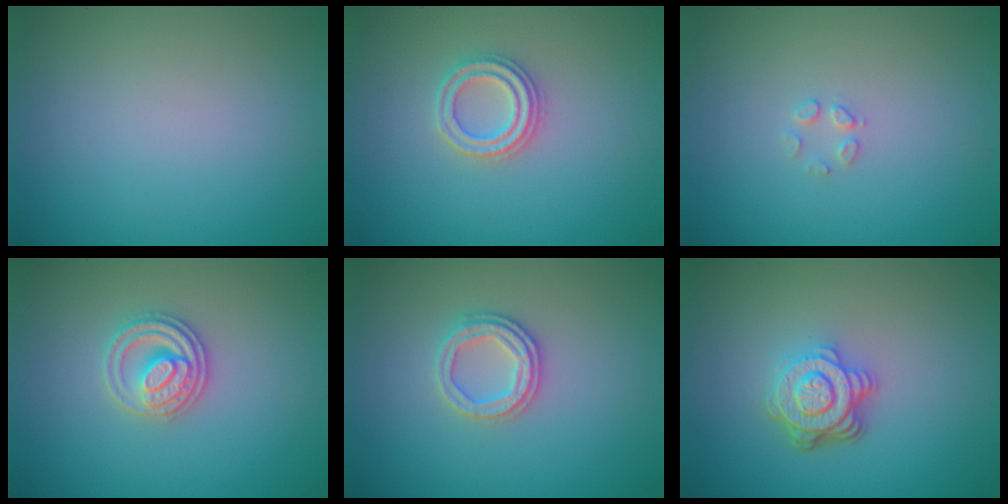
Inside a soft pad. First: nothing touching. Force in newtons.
{"total": 2.4, "press": 2.3, "slide": 0.4}
{"total": 1.0, "press": 1.0, "slide": 0.1}
{"total": 2.8, "press": 2.6, "slide": 1.0}
{"total": 2.5, "press": 2.4, "slide": 0.6}
{"total": 4.7, "press": 3.5, "slide": 3.2}